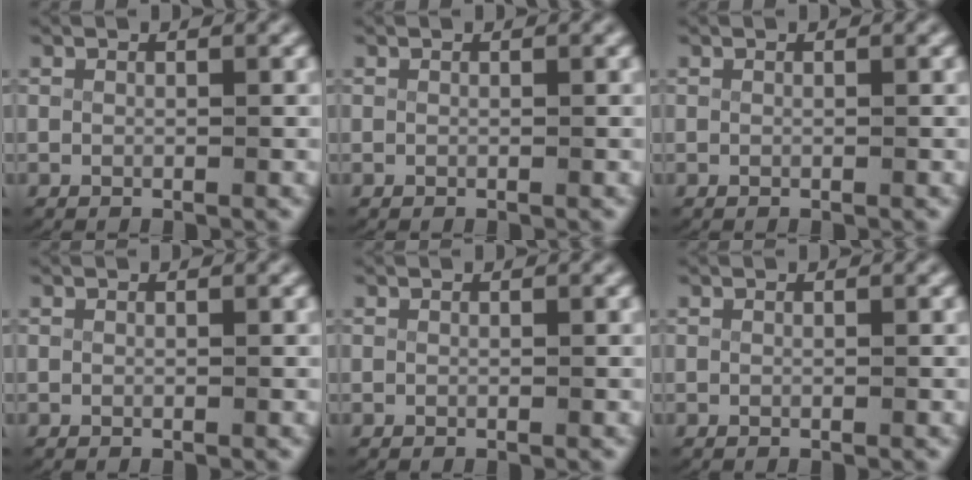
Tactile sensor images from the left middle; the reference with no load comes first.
{"total": 0.0}
{"total": 0.0}
{"total": 0.0}
{"total": 0.0}
{"total": 0.0}